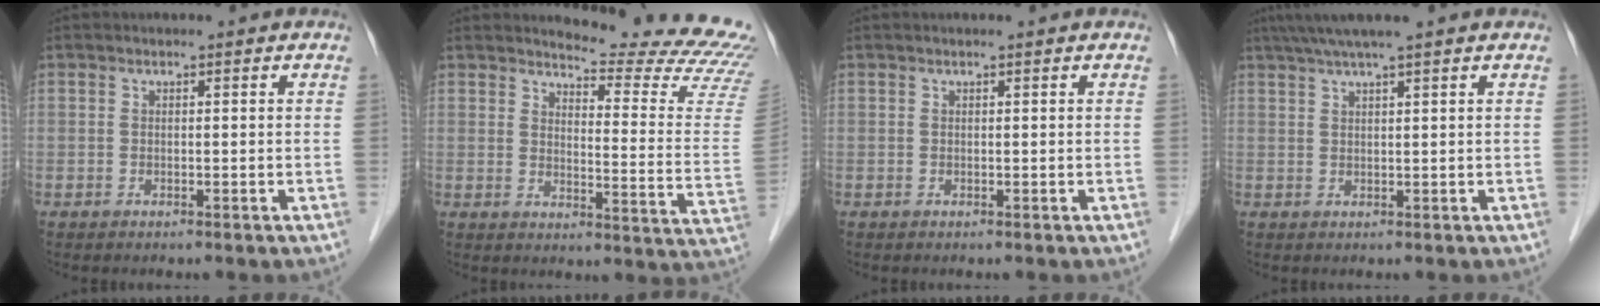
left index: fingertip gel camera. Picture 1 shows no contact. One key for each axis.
{"total": 17.7, "fx": 17.2, "fy": -0.5, "fz": 4.2, "tx": -0.055, "ty": -0.145, "tz": 0.184}
{"total": 0.7, "fx": 0.6, "fy": 0.0, "fz": 0.4, "tx": -0.007, "ty": 0.007, "tz": 0.010}
{"total": 6.2, "fx": 4.8, "fy": -0.8, "fz": 3.8, "tx": -0.063, "ty": 0.033, "tz": 0.080}